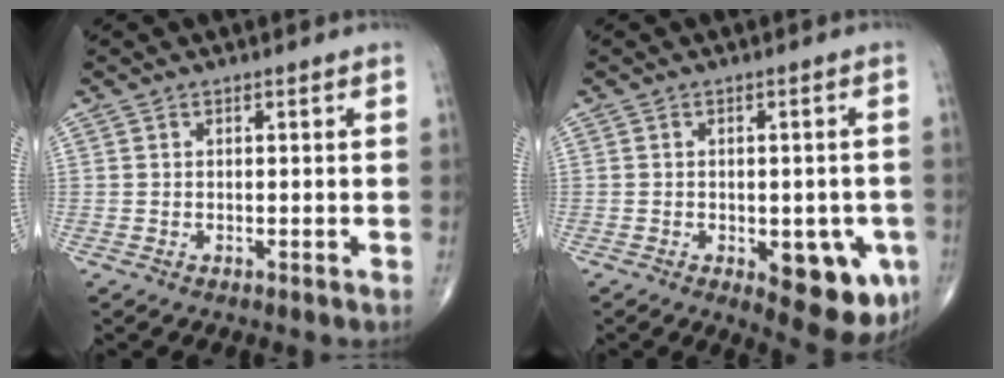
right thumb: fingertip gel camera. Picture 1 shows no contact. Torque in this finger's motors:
{"motor_torque": [0.88, 1.98, 1.23, -0.24, 0.23]}